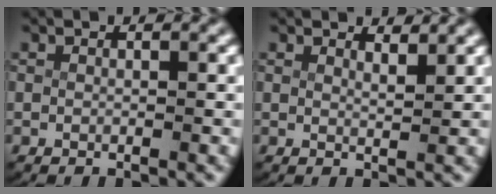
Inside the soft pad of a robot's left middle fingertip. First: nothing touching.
{"total": 1.9, "force": [1.8, -0.2, 0.4], "torque": [-0.007, -0.013, 0.034]}